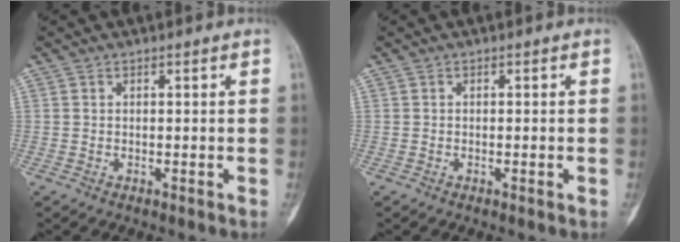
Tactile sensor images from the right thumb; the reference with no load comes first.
{"total": 0.7, "force": [-0.3, 0.2, 0.6], "torque": [-0.011, -0.001, -0.003]}